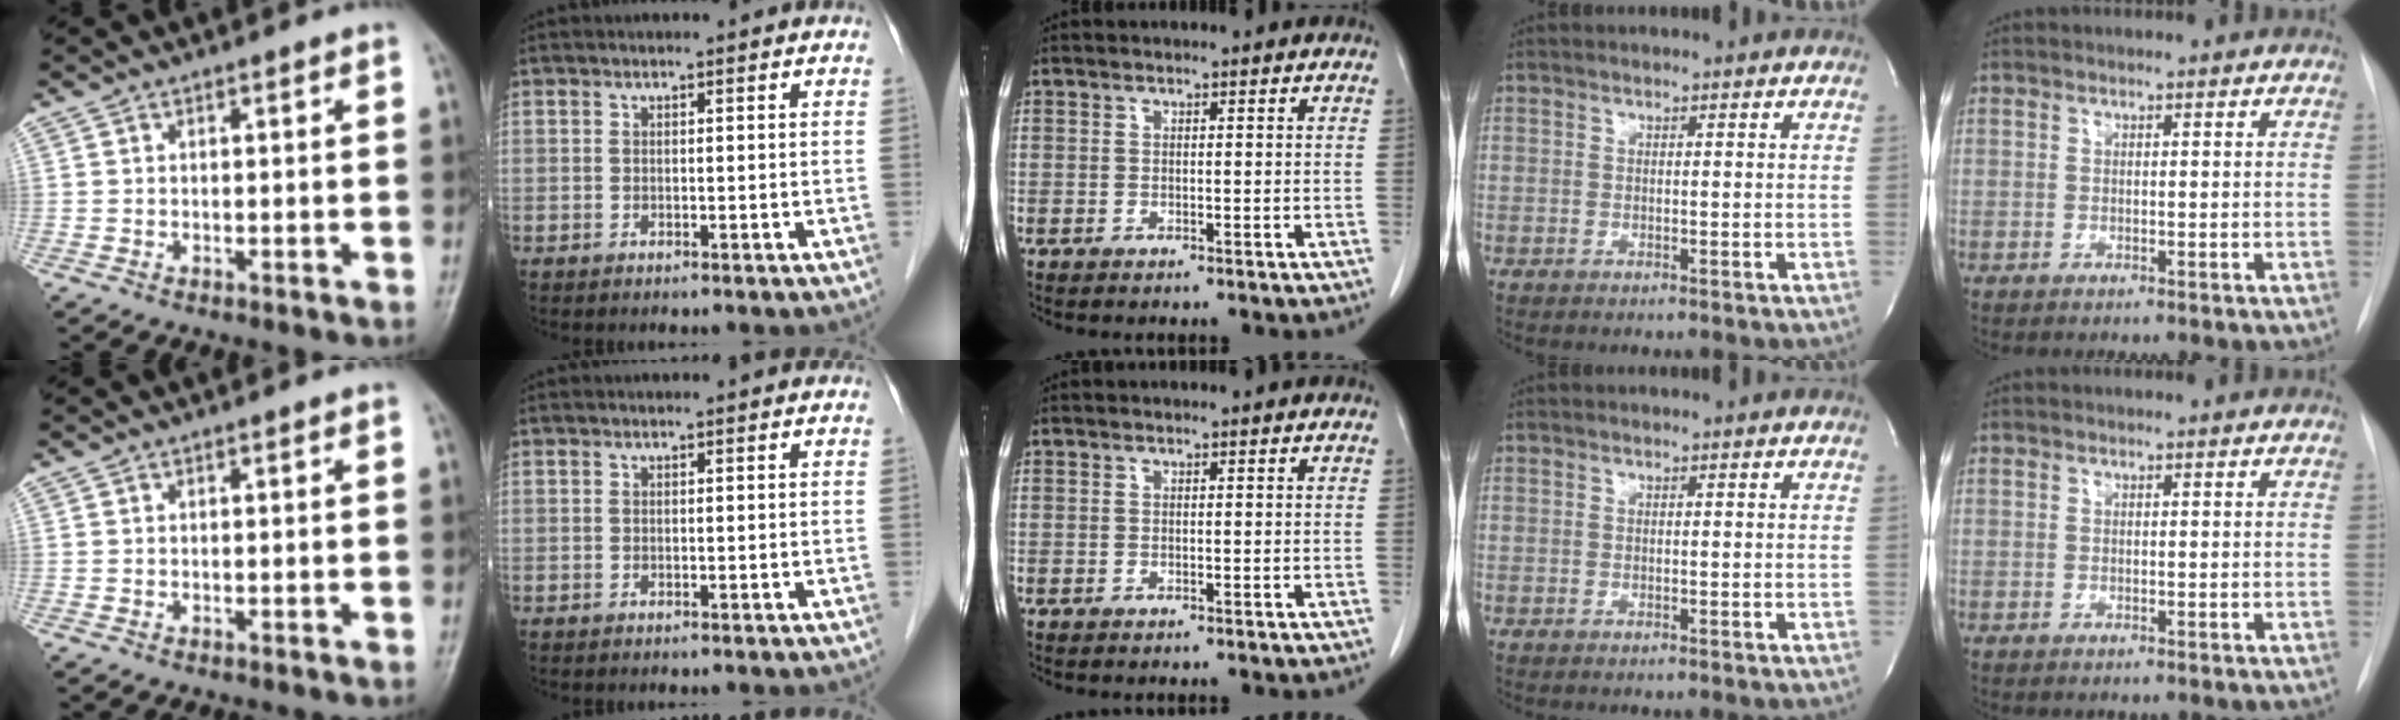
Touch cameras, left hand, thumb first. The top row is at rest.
{}